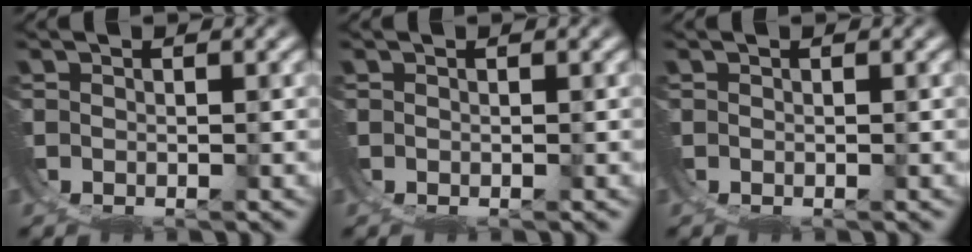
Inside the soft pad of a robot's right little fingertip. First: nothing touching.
{"total": 0.0}
{"total": 0.0}